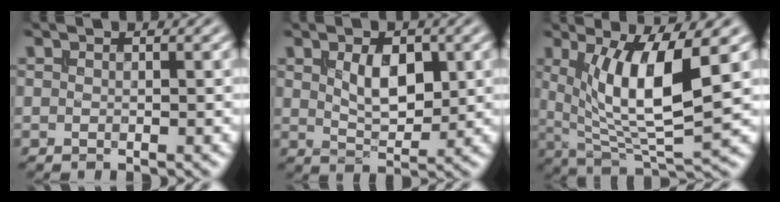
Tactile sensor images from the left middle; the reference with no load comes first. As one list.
[{"total": 3.9, "force": [1.0, 2.1, 3.2], "torque": [-0.061, -0.002, 0.020]}, {"total": 9.0, "force": [2.2, 2.7, 8.3], "torque": [-0.145, -0.018, 0.046]}]